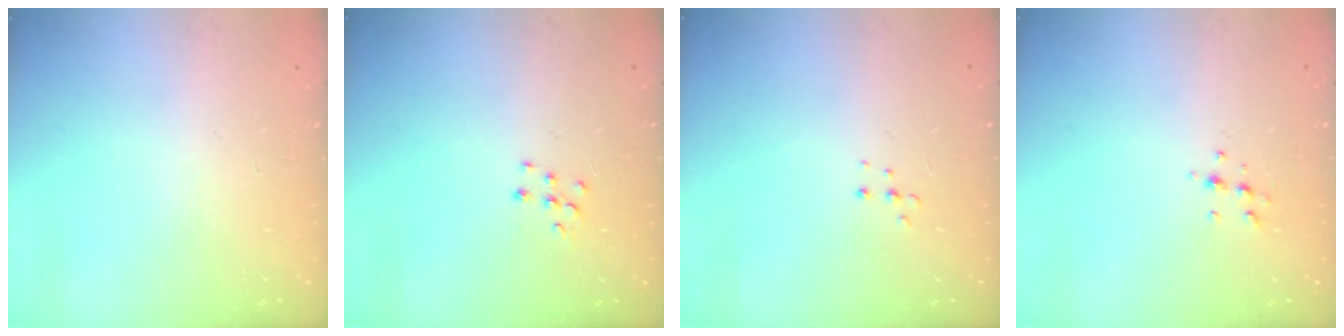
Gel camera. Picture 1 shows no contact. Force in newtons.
{"total": 5.3, "press": 5.3, "slide": 0.5}
{"total": 4.0, "press": 3.9, "slide": 0.8}
{"total": 5.8, "press": 5.7, "slide": 1.2}